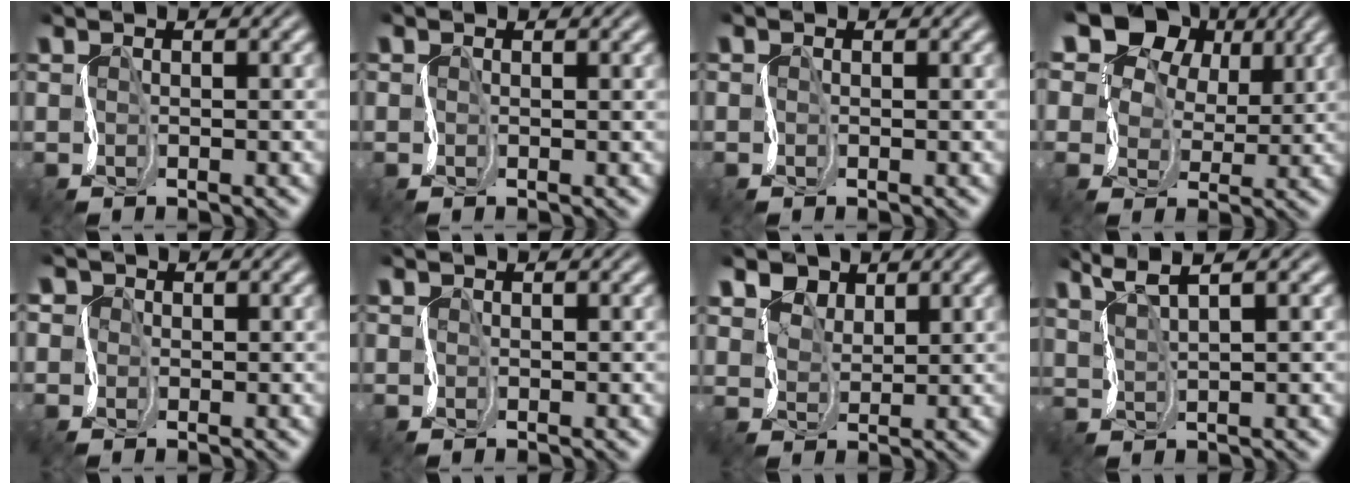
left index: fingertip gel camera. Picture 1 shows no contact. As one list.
[{"total": 0.9, "force": [0.8, 0.4, 0.2], "torque": [-0.004, -0.003, -0.007]}, {"total": 0.0}, {"total": 14.5, "force": [8.4, 9.7, 6.8], "torque": [-0.126, 0.049, 0.117]}, {"total": 2.3, "force": [-0.3, 2.1, 1.0], "torque": [-0.025, 0.010, -0.020]}, {"total": 0.0}, {"total": 3.5, "force": [3.3, 0.7, -0.8], "torque": [-0.009, 0.001, 0.059]}, {"total": 3.5, "force": [3.4, -0.5, 0.7], "torque": [-0.033, 0.008, 0.061]}]